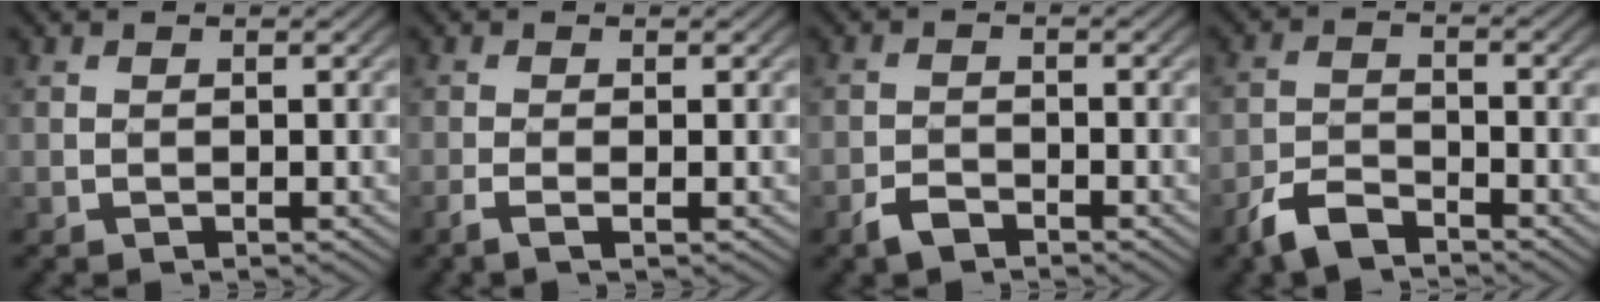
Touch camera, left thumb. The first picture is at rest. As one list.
[{"total": 2.0, "force": [-0.8, 0.3, 1.8], "torque": [-0.038, 0.003, -0.024]}, {"total": 2.4, "force": [-1.9, 1.0, 1.1], "torque": [-0.022, 0.000, -0.042]}, {"total": 4.8, "force": [-3.8, 1.6, 2.3], "torque": [-0.049, -0.004, -0.085]}]